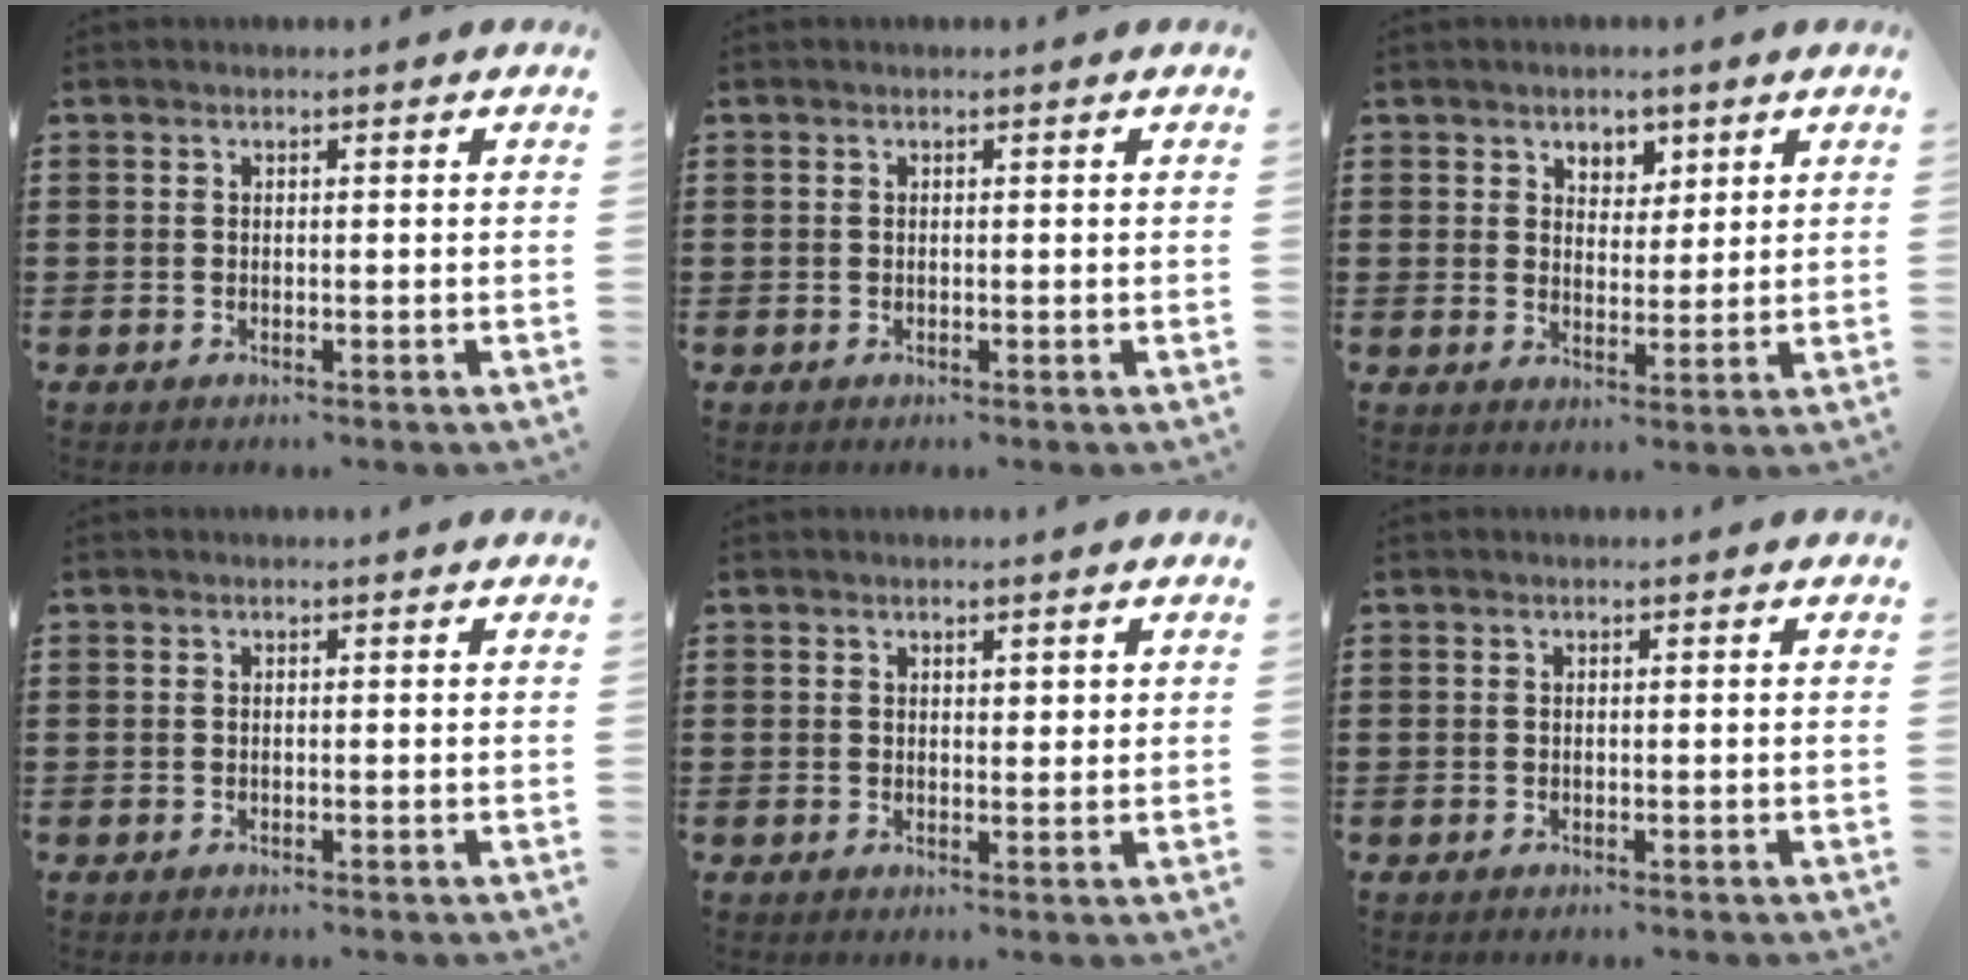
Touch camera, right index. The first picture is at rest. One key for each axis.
{"total": 0.0}
{"total": 3.4, "fx": 2.4, "fy": 2.4, "fz": 0.6, "tx": -0.018, "ty": 0.009, "tz": 0.041}
{"total": 0.0}
{"total": 1.2, "fx": 1.0, "fy": 0.6, "fz": 0.5, "tx": -0.009, "ty": 0.004, "tz": 0.018}
{"total": 0.0}